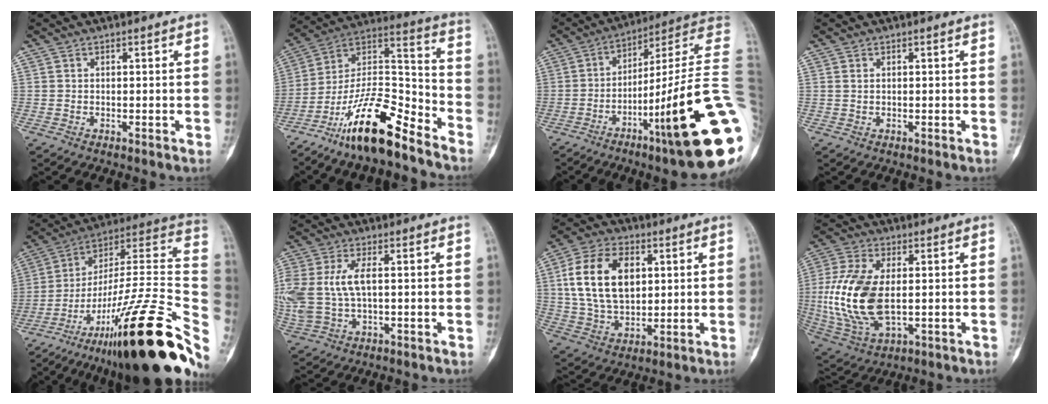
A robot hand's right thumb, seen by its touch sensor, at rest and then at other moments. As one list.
[{"total": 18.7, "force": [-13.2, 5.2, 12.0], "torque": [-0.198, 0.100, -0.234]}, {"total": 27.5, "force": [-6.9, 3.1, 26.4], "torque": [-0.311, 0.026, -0.107]}, {"total": 0.8, "force": [0.3, 0.5, 0.5], "torque": [-0.015, 0.003, 0.008]}, {"total": 33.9, "force": [-15.9, 6.7, 29.2], "torque": [-0.369, 0.063, -0.257]}, {"total": 11.7, "force": [1.0, 6.4, 9.8], "torque": [-0.248, 0.009, 0.027]}, {"total": 16.4, "force": [3.6, 10.4, 12.1], "torque": [-0.204, -0.002, 0.069]}, {"total": 17.7, "force": [-0.1, 9.6, 14.8], "torque": [-0.327, -0.009, 0.009]}]